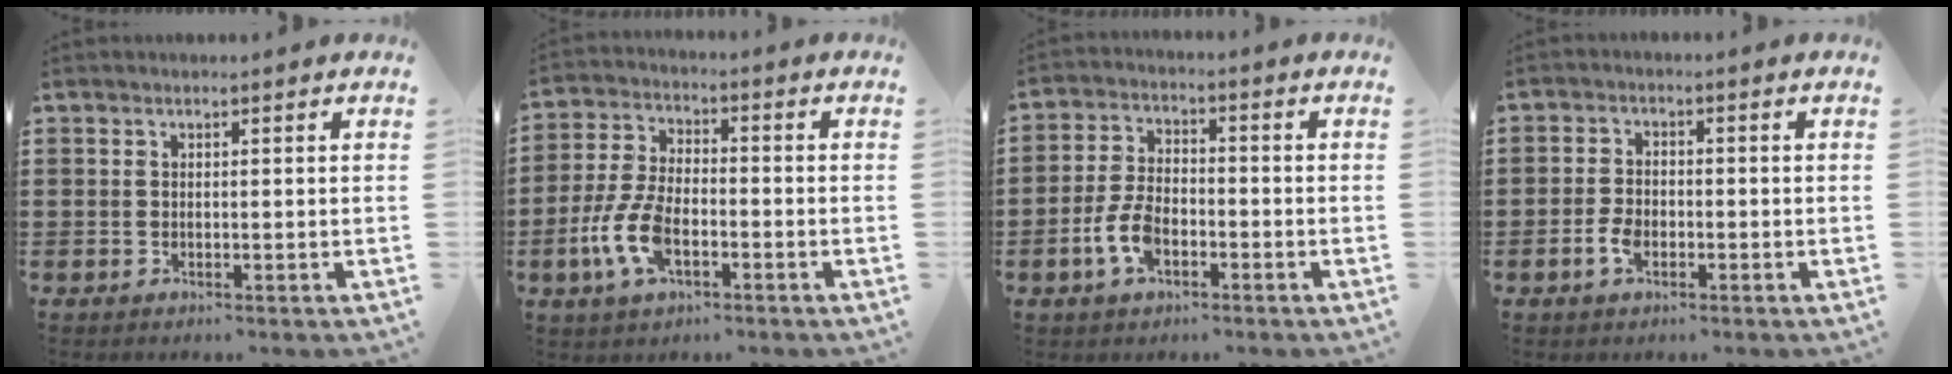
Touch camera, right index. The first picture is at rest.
{"total": 8.8, "force": [-3.2, 4.3, 7.0], "torque": [-0.180, -0.014, -0.065]}
{"total": 6.3, "force": [-2.4, 3.3, 4.8], "torque": [-0.124, -0.007, -0.051]}
{"total": 3.0, "force": [-1.2, 1.6, 2.2], "torque": [-0.056, -0.007, -0.025]}